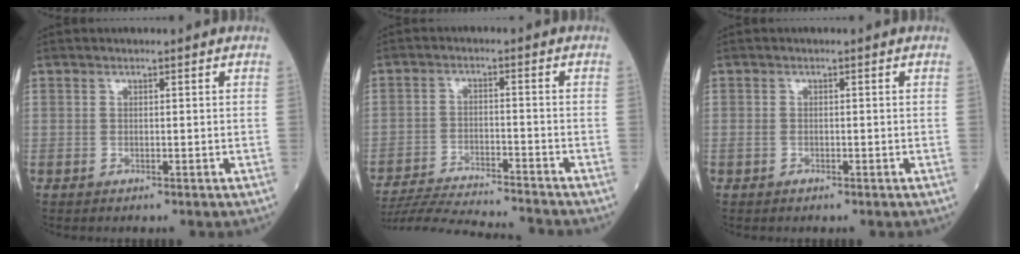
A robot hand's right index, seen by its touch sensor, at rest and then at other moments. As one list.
[{"total": 16.0, "force": [-15.2, -0.4, 5.1], "torque": [-0.084, -0.023, -0.236]}, {"total": 0.8, "force": [-0.4, 0.5, 0.5], "torque": [-0.012, 0.000, -0.004]}]